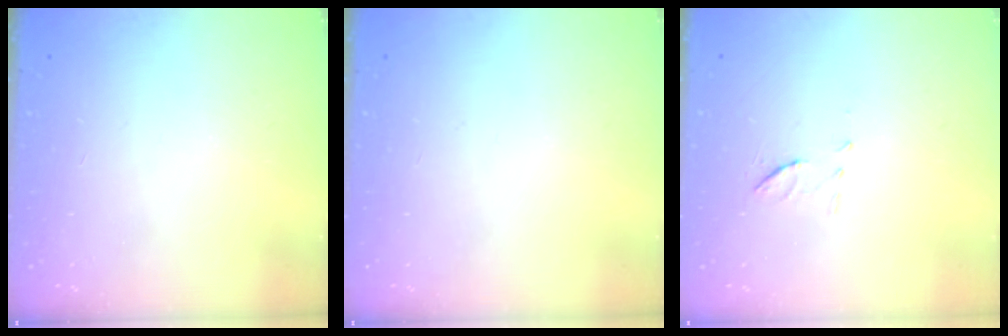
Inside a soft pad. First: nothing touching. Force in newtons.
{"total": 0.0}
{"total": 6.8, "press": 6.6, "slide": 1.8}